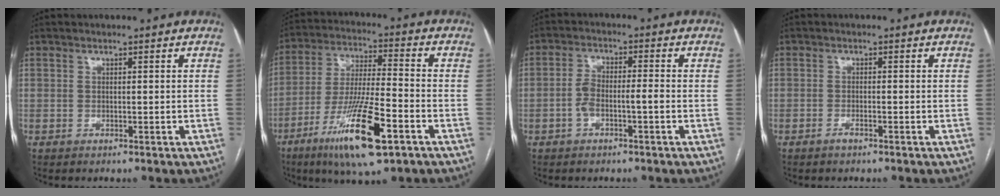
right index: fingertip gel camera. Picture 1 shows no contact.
{"total": 15.9, "force": [-8.0, 2.0, 13.5], "torque": [-0.262, -0.028, -0.139]}
{"total": 4.5, "force": [-1.5, 1.3, 4.1], "torque": [-0.084, 0.020, -0.025]}
{"total": 1.1, "force": [-0.8, 0.2, 0.7], "torque": [-0.014, 0.000, -0.013]}